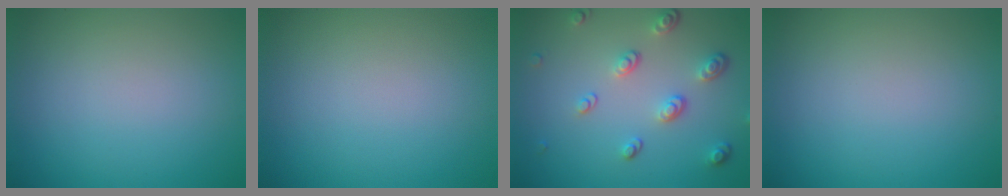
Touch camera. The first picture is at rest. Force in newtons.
{"total": 0.0}
{"total": 3.4, "press": 2.5, "slide": 2.3}
{"total": 0.0}